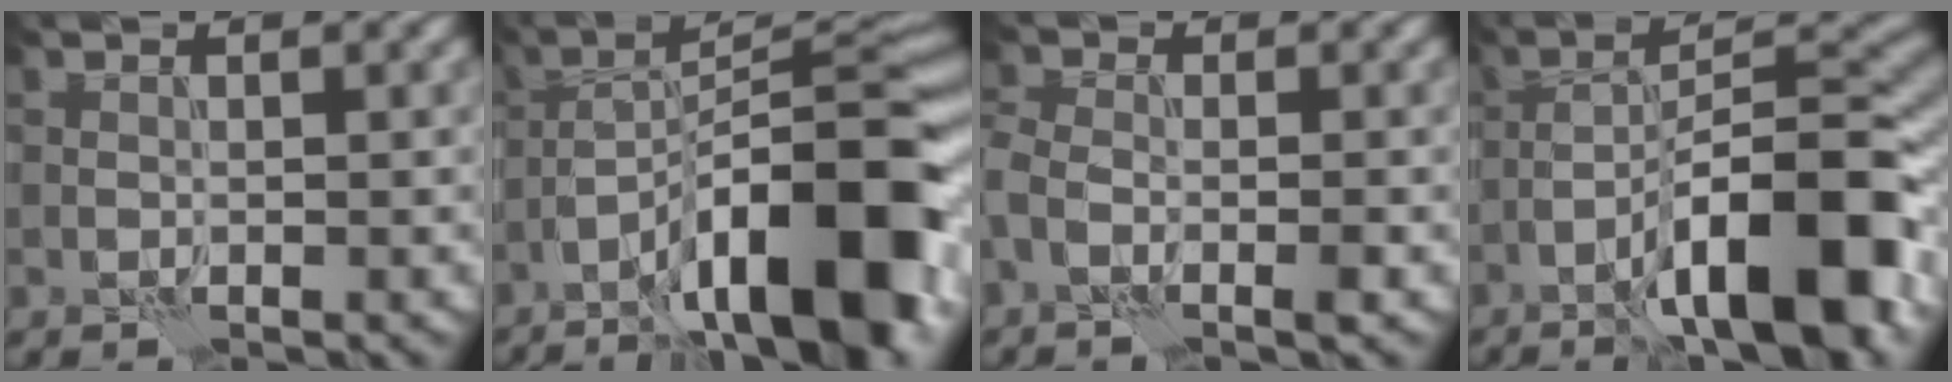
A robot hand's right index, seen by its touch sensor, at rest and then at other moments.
{"total": 15.3, "force": [-7.6, 4.1, 12.6], "torque": [-0.179, 0.024, -0.126]}
{"total": 3.0, "force": [-1.5, 1.4, 2.3], "torque": [-0.050, -0.004, -0.041]}
{"total": 12.2, "force": [-6.1, 2.9, 10.1], "torque": [-0.145, 0.023, -0.096]}